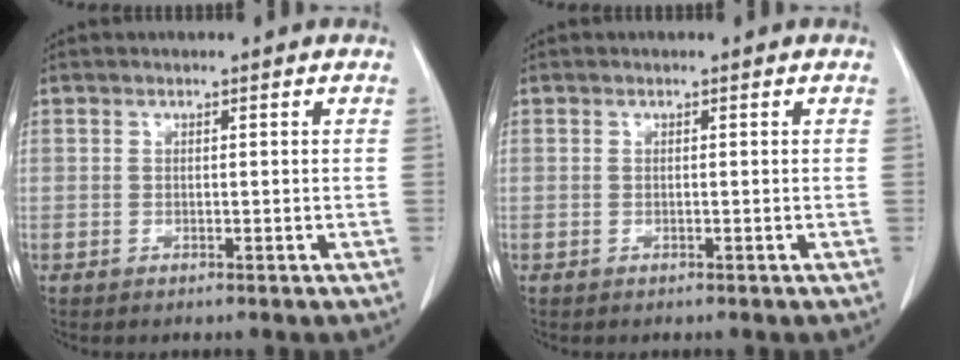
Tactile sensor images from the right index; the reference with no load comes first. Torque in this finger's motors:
{"motor_torque": [0.26, -0.02, 0.08, 0.01]}